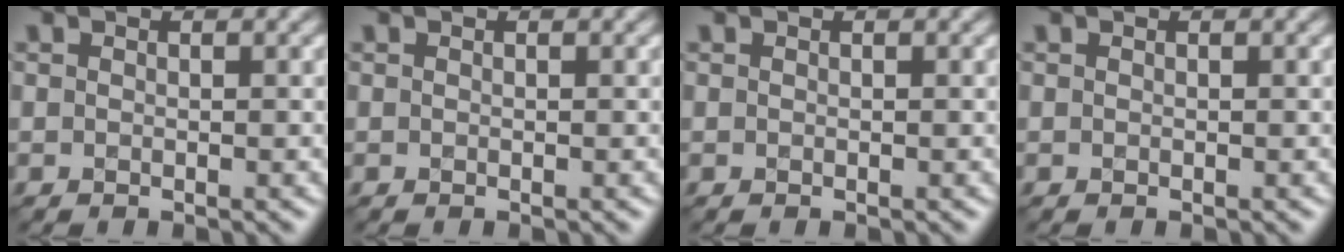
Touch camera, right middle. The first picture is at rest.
{"total": 0.0}
{"total": 0.0}
{"total": 0.0}